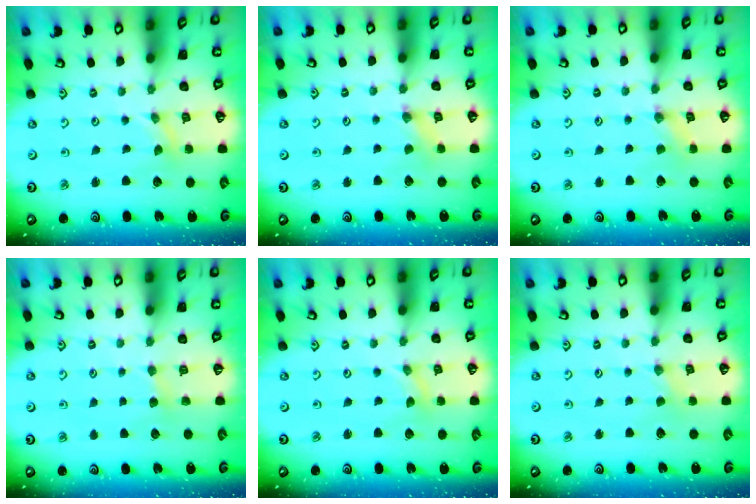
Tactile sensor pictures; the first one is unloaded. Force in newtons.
{"total": 0.0}
{"total": 0.9, "press": 0.9, "slide": 0.2}
{"total": 2.9, "press": 2.9, "slide": 0.4}
{"total": 0.0}
{"total": 0.0}